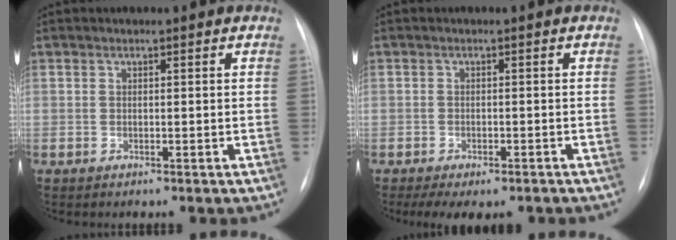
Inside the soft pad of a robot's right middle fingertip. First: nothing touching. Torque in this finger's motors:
{"motor_torque": [0.14, -0.37, -0.20, -0.07]}